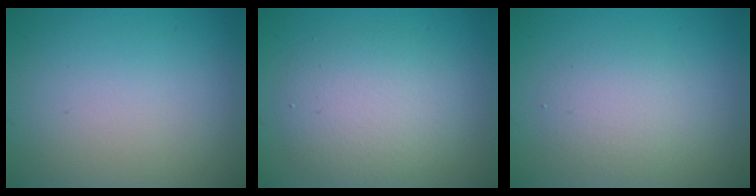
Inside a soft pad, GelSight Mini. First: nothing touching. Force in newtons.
{"total": 4.6, "press": 4.6, "slide": 0.4}
{"total": 2.6, "press": 2.6, "slide": 0.2}